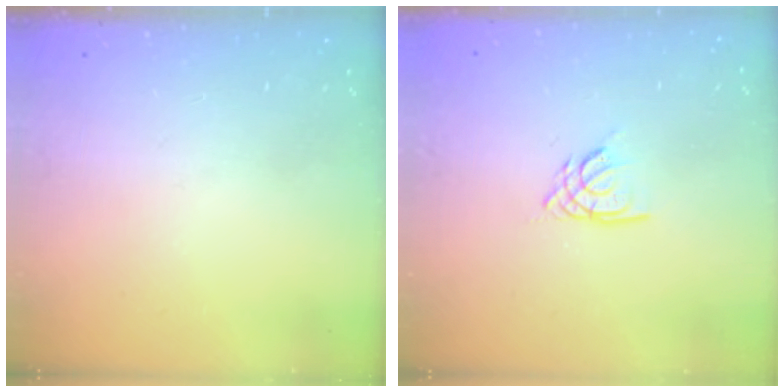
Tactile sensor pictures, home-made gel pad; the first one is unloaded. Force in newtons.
{"total": 3.8, "press": 3.7, "slide": 0.4}